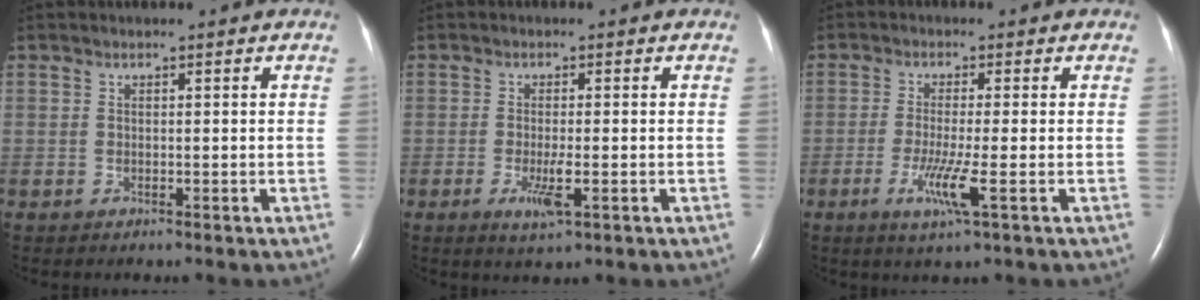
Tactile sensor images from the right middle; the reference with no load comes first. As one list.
[{"total": 3.6, "force": [-1.3, 0.5, 3.3], "torque": [-0.066, -0.008, -0.020]}, {"total": 5.0, "force": [-1.8, -0.4, 4.6], "torque": [-0.096, -0.016, -0.036]}]